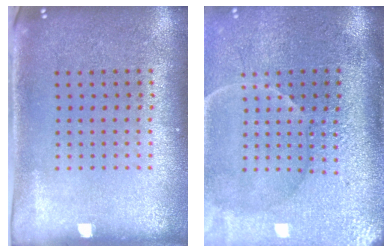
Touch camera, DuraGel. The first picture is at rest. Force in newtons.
{"total": 4.5, "press": 3.9, "slide": 2.3}